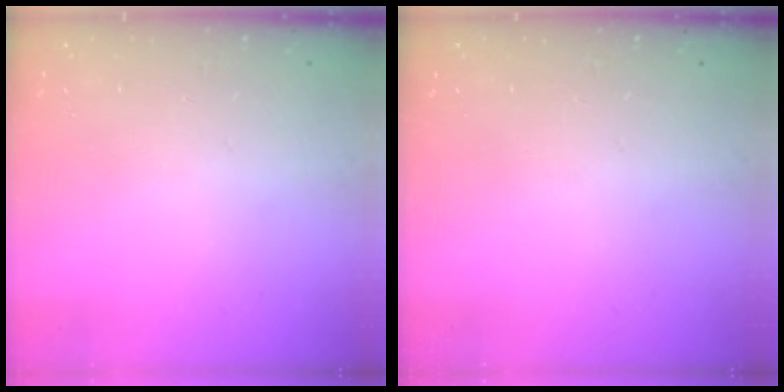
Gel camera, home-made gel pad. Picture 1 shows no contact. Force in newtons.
{"total": 0.0}